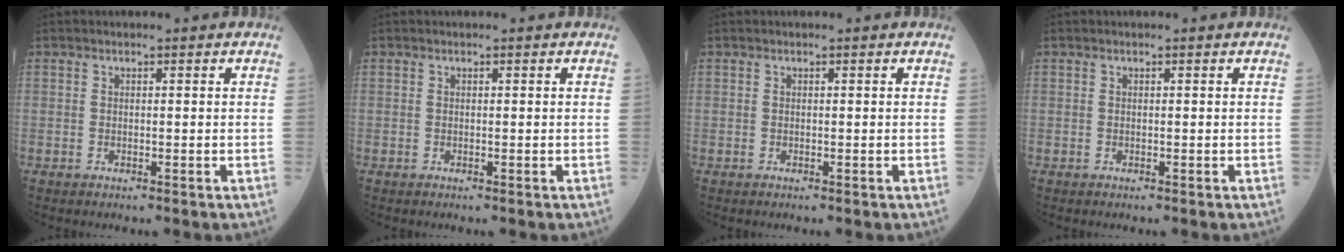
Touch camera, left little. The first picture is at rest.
{"total": 0.0}
{"total": 0.0}
{"total": 0.0}